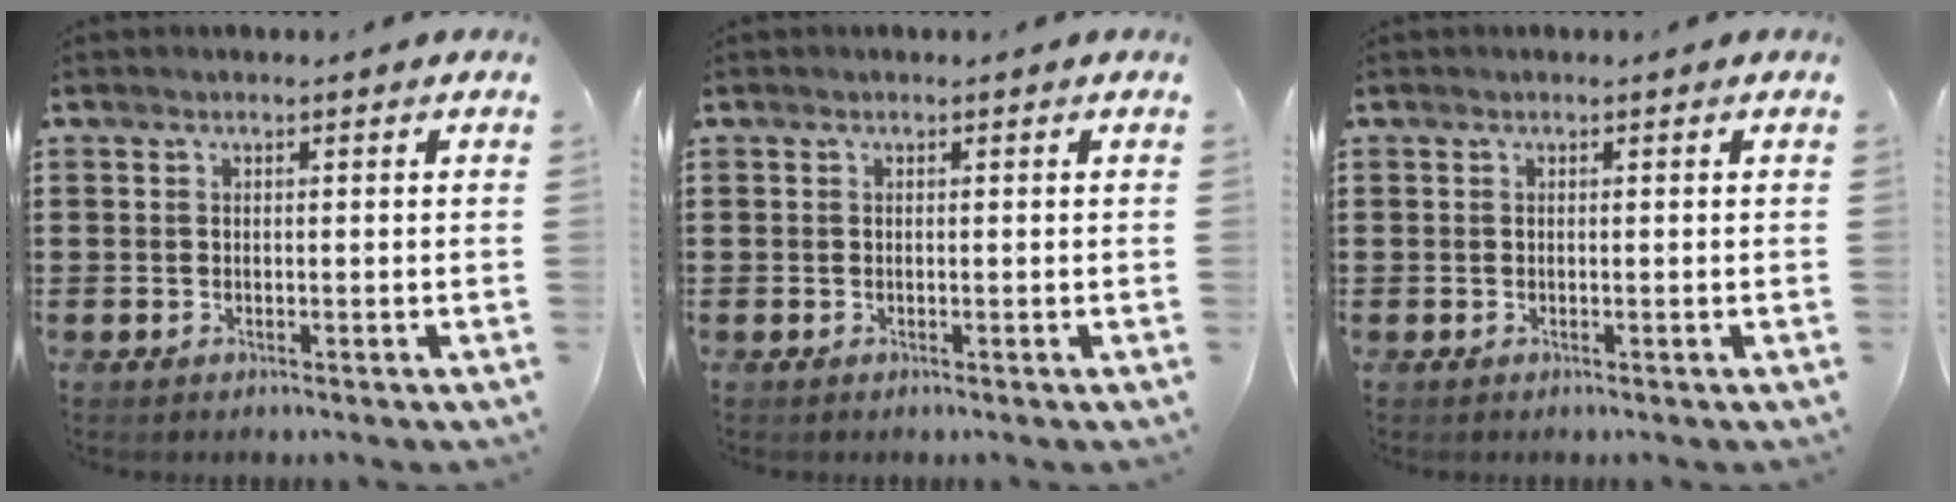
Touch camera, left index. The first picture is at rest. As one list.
[{"total": 0.0}, {"total": 0.0}]